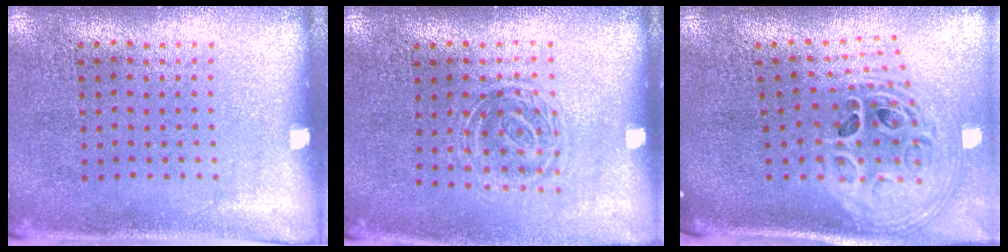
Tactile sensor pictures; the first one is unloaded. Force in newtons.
{"total": 1.3, "press": 1.1, "slide": 0.7}
{"total": 2.9, "press": 2.0, "slide": 2.0}